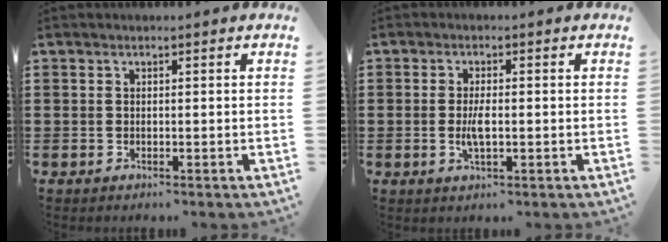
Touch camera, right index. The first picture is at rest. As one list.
[{"total": 3.5, "force": [-0.5, 1.0, 3.4], "torque": [-0.074, -0.007, -0.013]}]